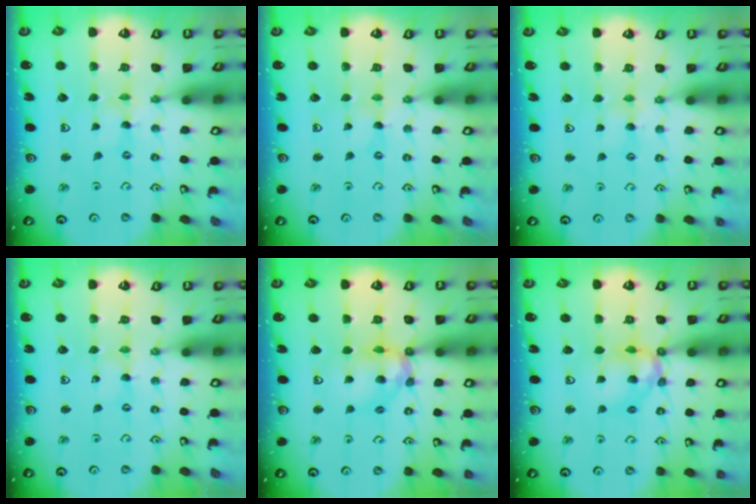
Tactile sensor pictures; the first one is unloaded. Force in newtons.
{"total": 0.0}
{"total": 3.7, "press": 3.7, "slide": 0.5}
{"total": 0.0}
{"total": 12.1, "press": 12.0, "slide": 1.3}
{"total": 11.3, "press": 11.3, "slide": 1.2}